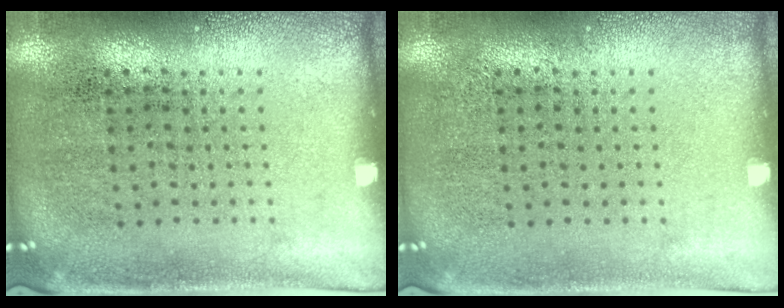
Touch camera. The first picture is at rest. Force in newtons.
{"total": 0.0}